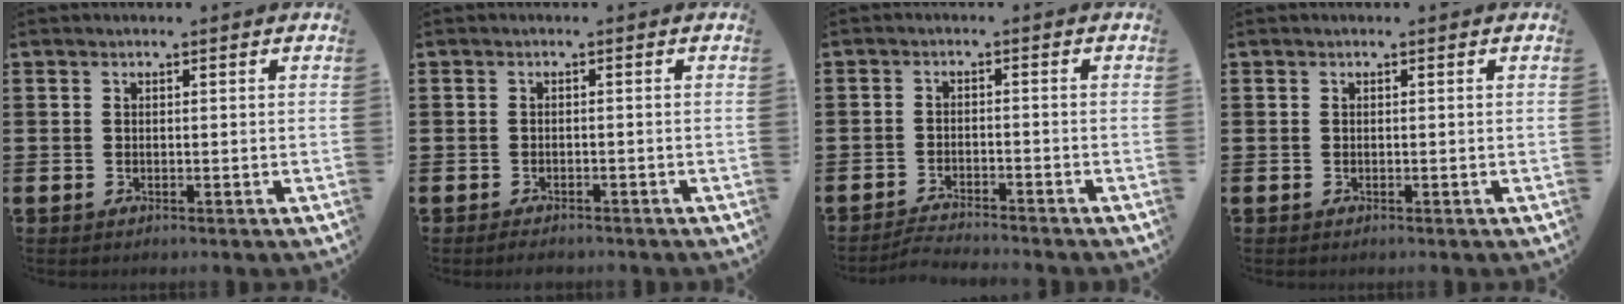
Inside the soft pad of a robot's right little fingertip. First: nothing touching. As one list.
[{"total": 1.0, "force": [-0.9, 0.2, 0.2], "torque": [-0.007, 0.000, -0.019]}, {"total": 2.3, "force": [-2.3, -0.1, 0.0], "torque": [-0.004, 0.003, -0.049]}, {"total": 0.0}]